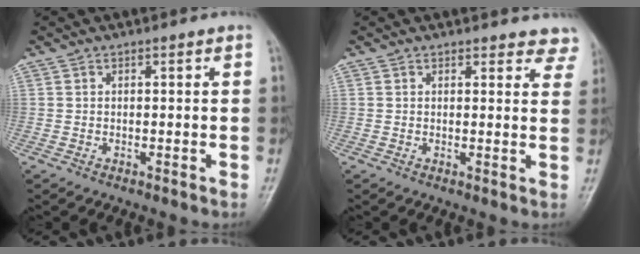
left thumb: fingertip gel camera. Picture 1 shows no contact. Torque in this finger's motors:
{"motor_torque": [-0.01, 0.07, -0.02, -0.08, 0.00]}